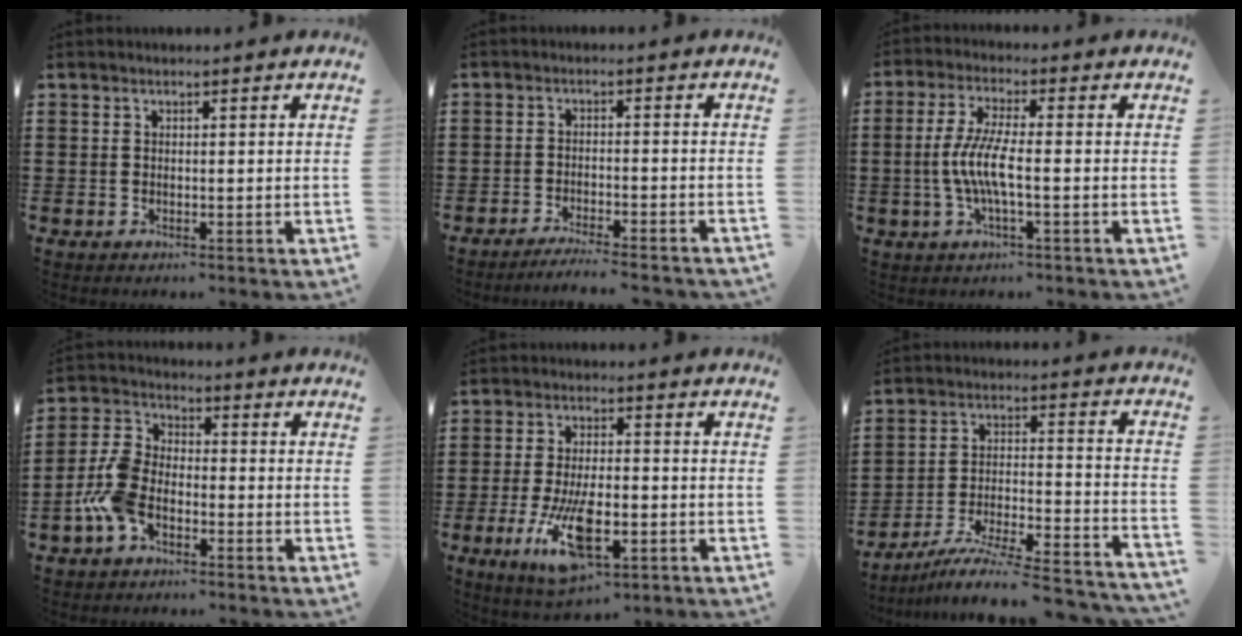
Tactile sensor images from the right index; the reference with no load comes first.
{"total": 3.2, "force": [-3.1, -0.3, 0.8], "torque": [-0.016, -0.001, -0.062]}
{"total": 6.5, "force": [-1.5, 1.1, 6.2], "torque": [-0.144, -0.015, -0.038]}
{"total": 7.2, "force": [-3.2, 4.0, 5.1], "torque": [-0.137, 0.003, -0.069]}
{"total": 10.9, "force": [-3.8, 4.1, 9.3], "torque": [-0.190, -0.013, -0.067]}
{"total": 9.1, "force": [-7.9, 0.4, 4.6], "torque": [-0.078, 0.002, -0.158]}